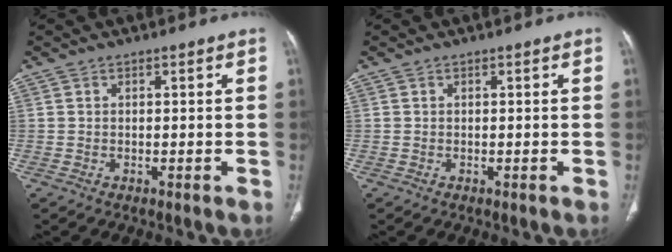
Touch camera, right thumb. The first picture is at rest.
{"total": 0.0}